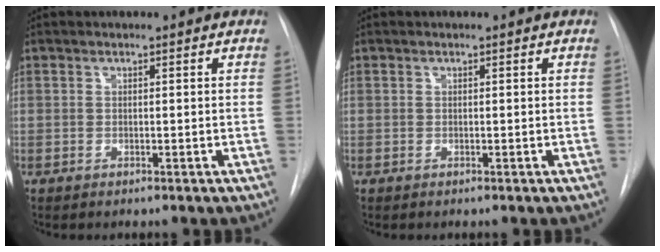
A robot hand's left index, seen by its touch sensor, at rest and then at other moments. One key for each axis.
{"total": 0.0}